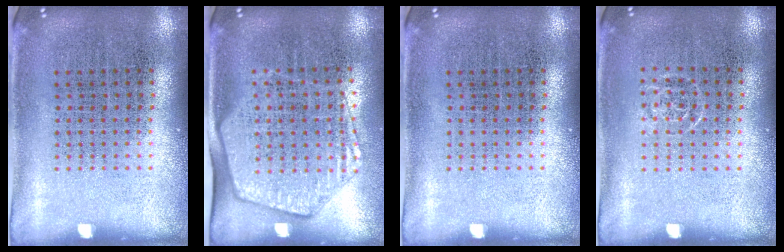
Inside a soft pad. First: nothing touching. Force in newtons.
{"total": 1.9, "press": 1.7, "slide": 0.9}
{"total": 0.0}
{"total": 0.5, "press": 0.5, "slide": 0.2}